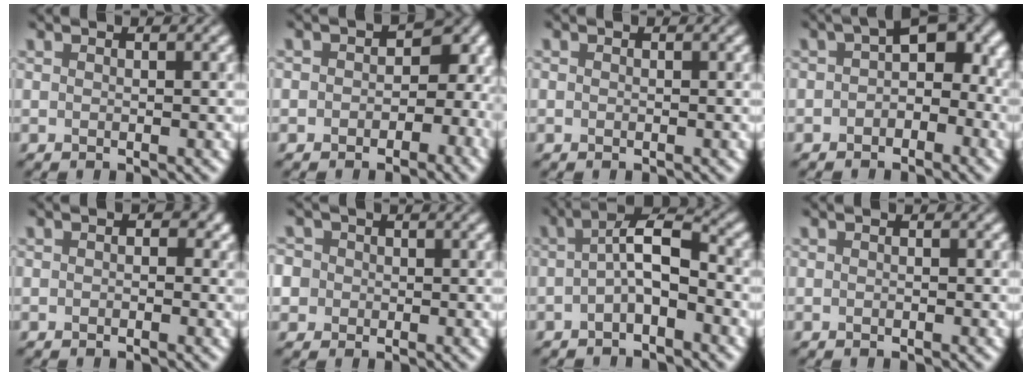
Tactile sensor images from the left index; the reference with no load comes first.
{"total": 5.0, "force": [-0.5, 3.9, 3.1], "torque": [0.021, 0.013, -0.031]}
{"total": 0.0}
{"total": 4.8, "force": [-0.6, 3.1, 3.7], "torque": [-0.033, 0.016, -0.023]}
{"total": 1.3, "force": [0.0, 1.1, 0.8], "torque": [-0.008, -0.004, -0.005]}
{"total": 5.3, "force": [0.6, 4.9, 1.9], "torque": [-0.040, 0.033, -0.022]}
{"total": 3.7, "force": [-0.9, 1.3, 3.4], "torque": [-0.062, 0.015, -0.024]}
{"total": 0.0}